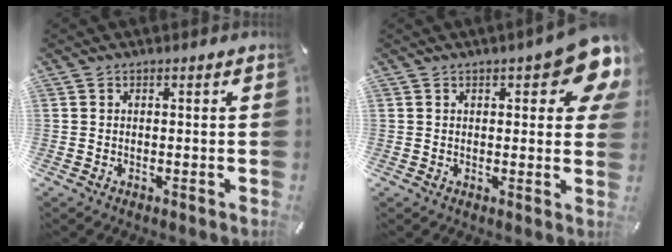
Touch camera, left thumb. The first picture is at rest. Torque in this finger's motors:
{"motor_torque": [2.51, 2.50, 1.43, -1.34, 0.16]}